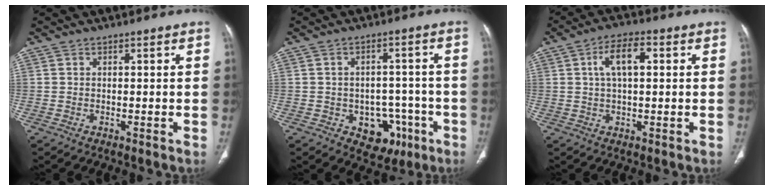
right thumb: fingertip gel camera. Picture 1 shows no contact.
{"total": 8.8, "force": [-3.6, 6.6, 4.5], "torque": [-0.021, 0.032, -0.036]}
{"total": 7.2, "force": [1.8, 3.3, 6.2], "torque": [-0.111, 0.010, 0.030]}